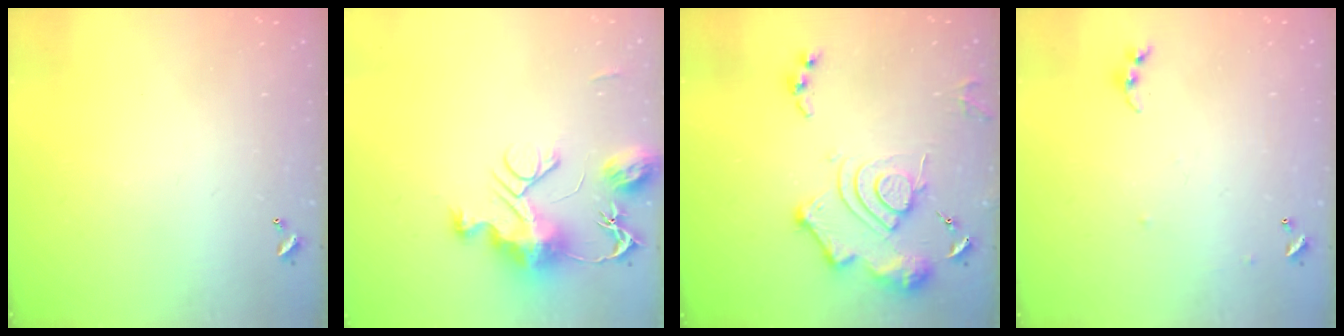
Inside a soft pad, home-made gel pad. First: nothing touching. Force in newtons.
{"total": 11.5, "press": 11.5, "slide": 1.2}
{"total": 15.2, "press": 15.1, "slide": 1.7}
{"total": 5.1, "press": 5.0, "slide": 0.5}